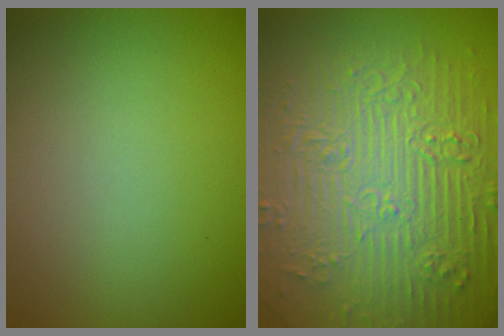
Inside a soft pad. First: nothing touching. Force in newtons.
{"total": 11.3, "press": 7.5, "slide": 8.4}